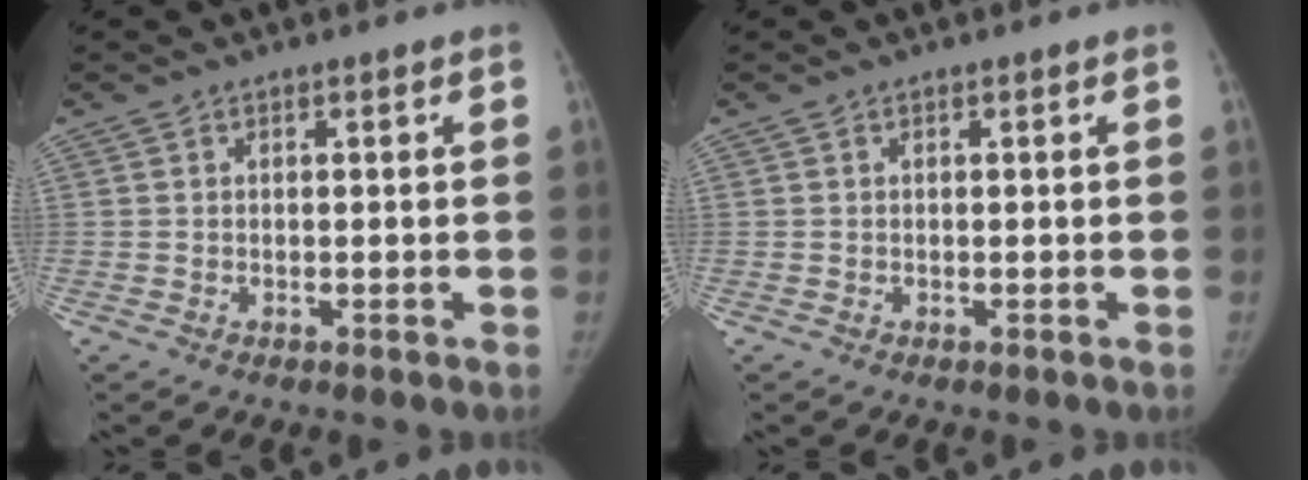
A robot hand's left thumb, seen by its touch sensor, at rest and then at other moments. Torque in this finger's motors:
{"motor_torque": [0.03, 0.02, -0.14, 0.14, 0.00]}